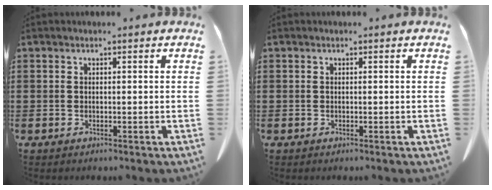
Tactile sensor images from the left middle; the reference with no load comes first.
{"total": 0.0}